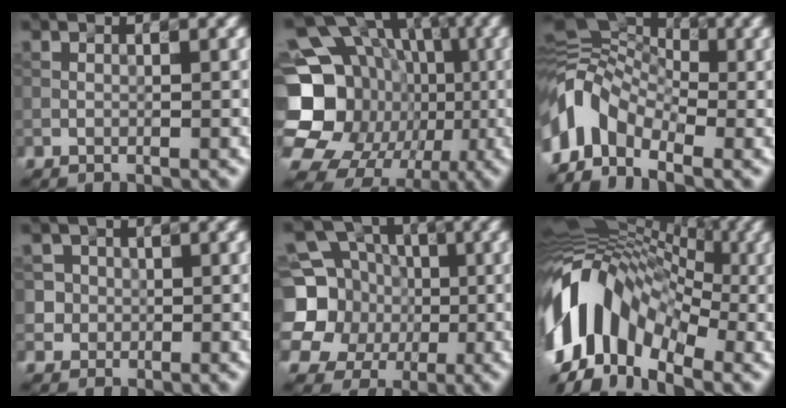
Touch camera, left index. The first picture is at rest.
{"total": 21.8, "force": [-3.3, 19.8, 8.6], "torque": [-0.178, 0.007, -0.086]}
{"total": 7.7, "force": [-3.0, 5.1, 4.9], "torque": [-0.090, 0.012, -0.078]}
{"total": 3.6, "force": [0.7, 3.5, 0.9], "torque": [-0.006, 0.015, 0.010]}
{"total": 11.2, "force": [0.4, 10.4, 4.4], "torque": [-0.115, 0.021, -0.022]}
{"total": 13.9, "force": [-1.8, 9.0, 10.4], "torque": [-0.197, 0.028, -0.042]}